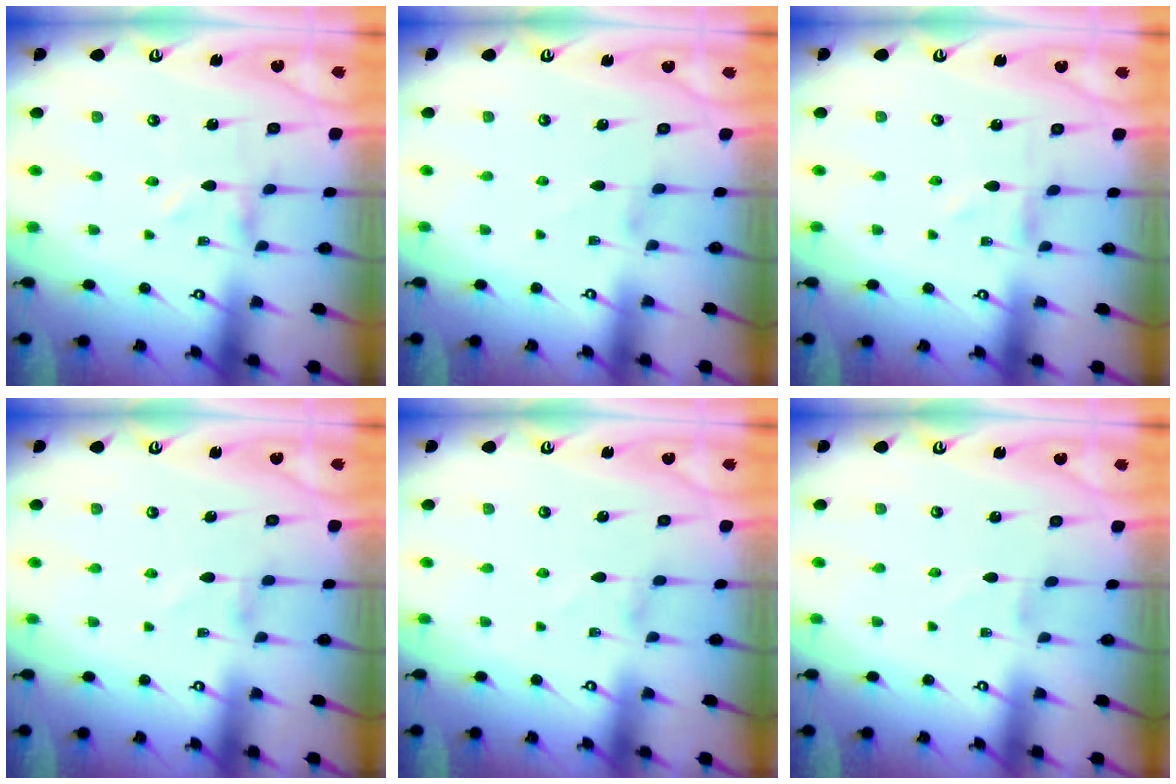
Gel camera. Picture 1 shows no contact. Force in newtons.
{"total": 1.6, "press": 1.5, "slide": 0.4}
{"total": 0.8, "press": 0.8, "slide": 0.1}
{"total": 0.0}
{"total": 0.5, "press": 0.5, "slide": 0.1}
{"total": 1.3, "press": 1.3, "slide": 0.1}